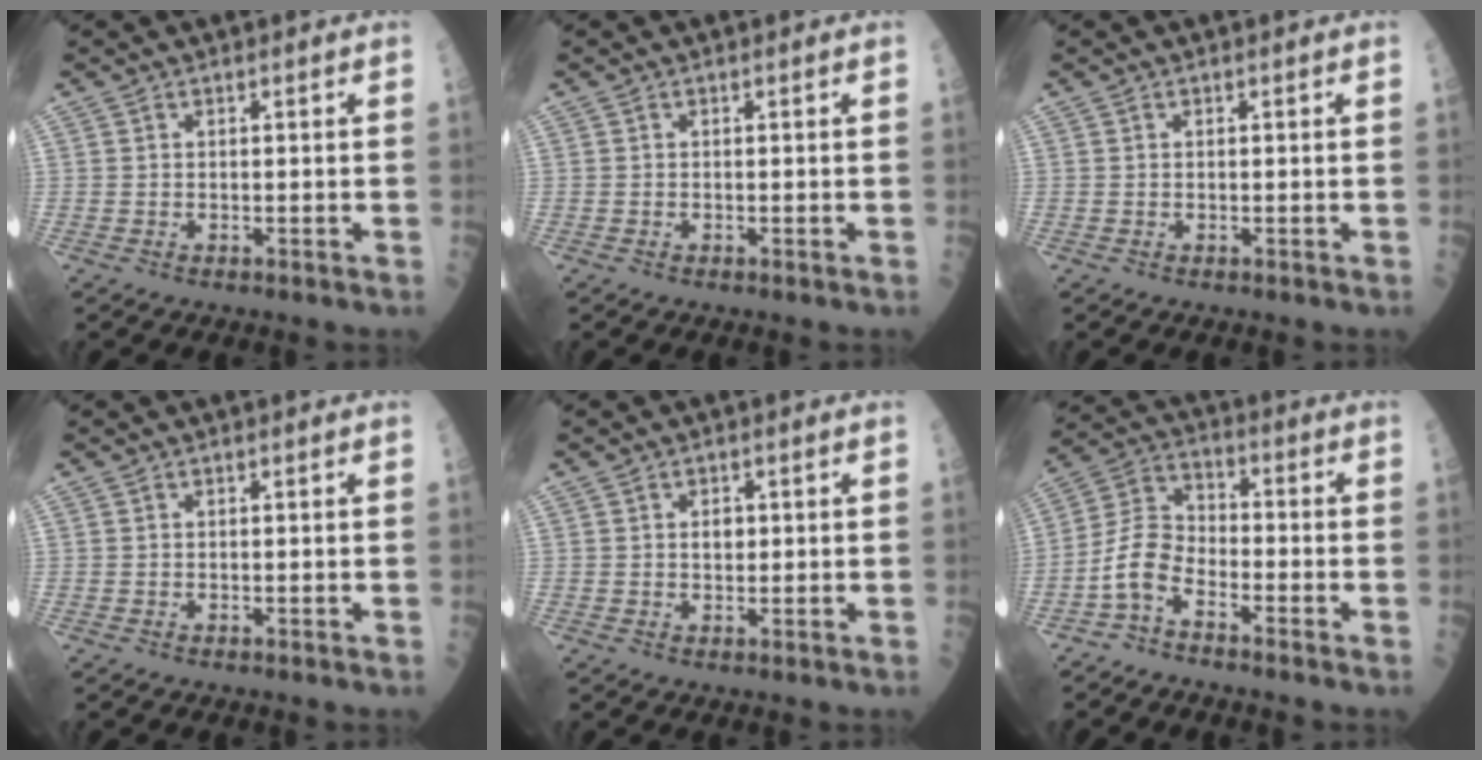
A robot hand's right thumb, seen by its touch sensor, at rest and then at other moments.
{"total": 0.0}
{"total": 0.0}
{"total": 0.0}
{"total": 2.1, "force": [0.3, 1.5, 1.4], "torque": [-0.010, 0.000, 0.004]}
{"total": 7.8, "force": [-4.2, 4.0, 5.2], "torque": [-0.102, 0.046, -0.097]}